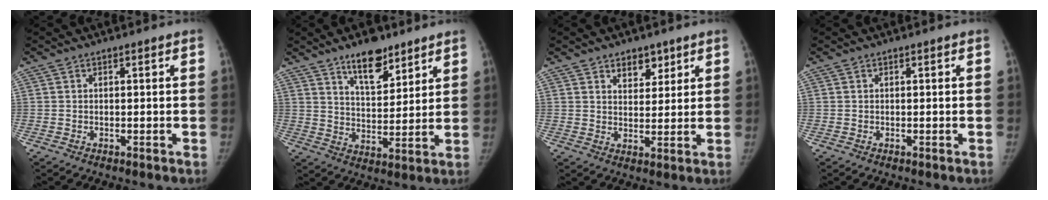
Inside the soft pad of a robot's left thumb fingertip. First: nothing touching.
{"total": 10.0, "force": [7.1, 4.3, 5.7], "torque": [-0.060, -0.049, 0.119]}
{"total": 5.1, "force": [3.2, 3.1, 2.4], "torque": [-0.007, -0.021, 0.052]}
{"total": 0.0}